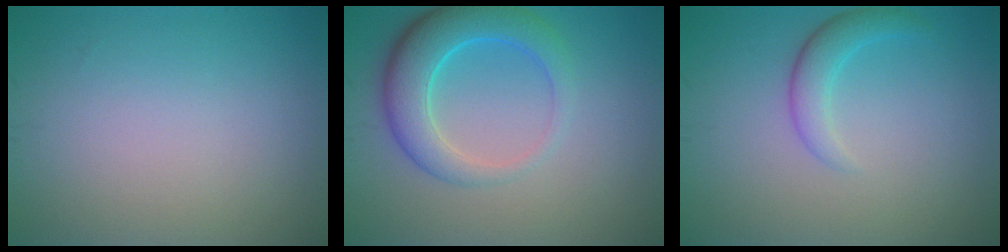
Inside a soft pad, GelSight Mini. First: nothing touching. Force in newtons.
{"total": 5.6, "press": 5.6, "slide": 0.3}
{"total": 2.4, "press": 2.4, "slide": 0.1}